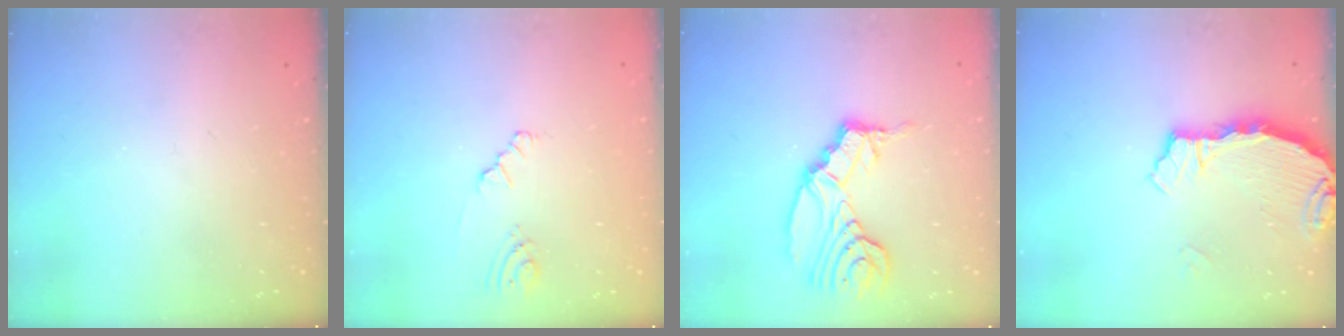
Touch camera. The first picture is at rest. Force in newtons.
{"total": 2.5, "press": 2.5, "slide": 0.4}
{"total": 11.1, "press": 11.0, "slide": 1.3}
{"total": 3.3, "press": 3.3, "slide": 0.2}